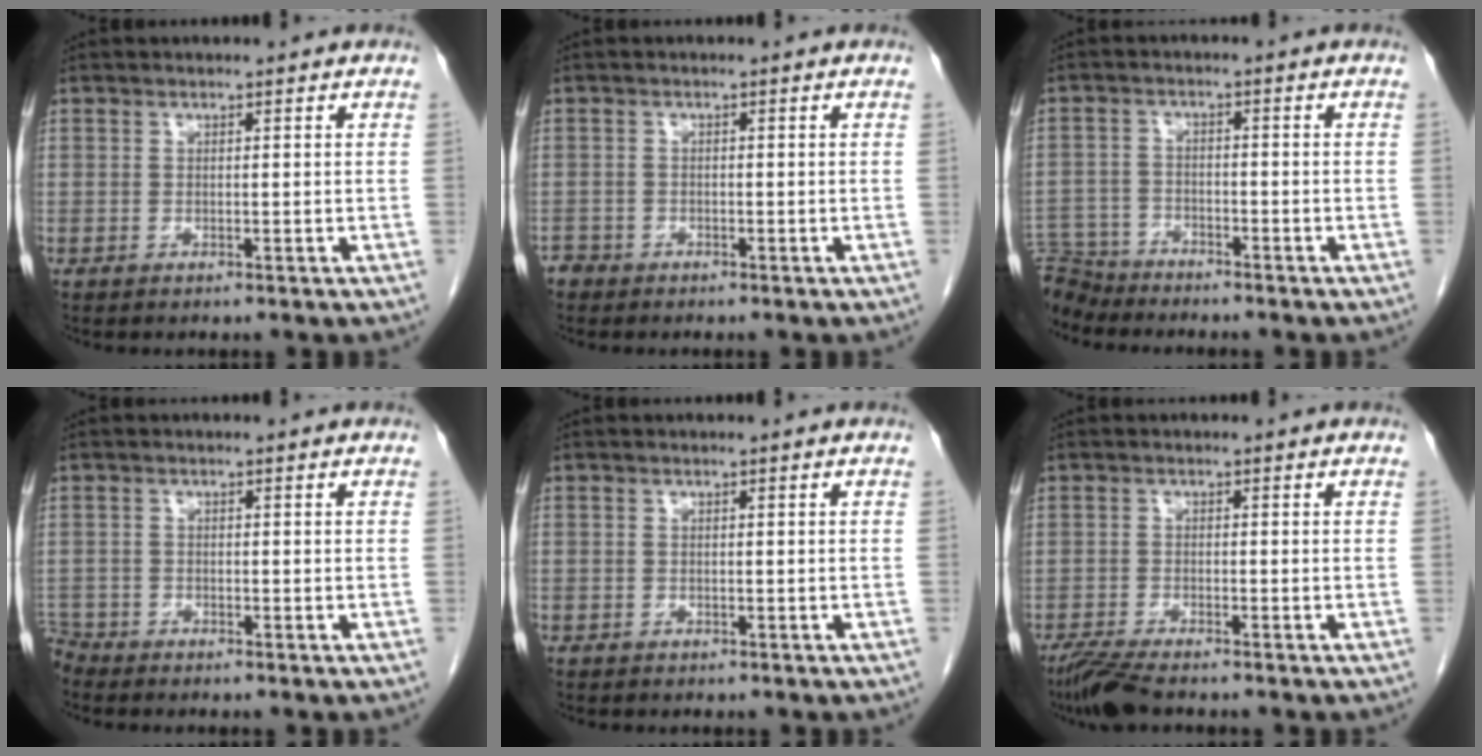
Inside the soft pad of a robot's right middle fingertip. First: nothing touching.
{"total": 1.6, "force": [-1.4, 0.8, -0.1], "torque": [0.001, 0.002, -0.025]}
{"total": 7.1, "force": [-6.9, 1.6, 0.3], "torque": [-0.005, -0.002, -0.130]}
{"total": 2.9, "force": [-2.8, 0.6, -0.3], "torque": [0.009, -0.007, -0.053]}
{"total": 1.0, "force": [-0.8, 0.6, 0.1], "torque": [-0.002, 0.003, -0.012]}
{"total": 4.9, "force": [-4.2, 0.4, 2.6], "torque": [-0.051, -0.016, -0.079]}